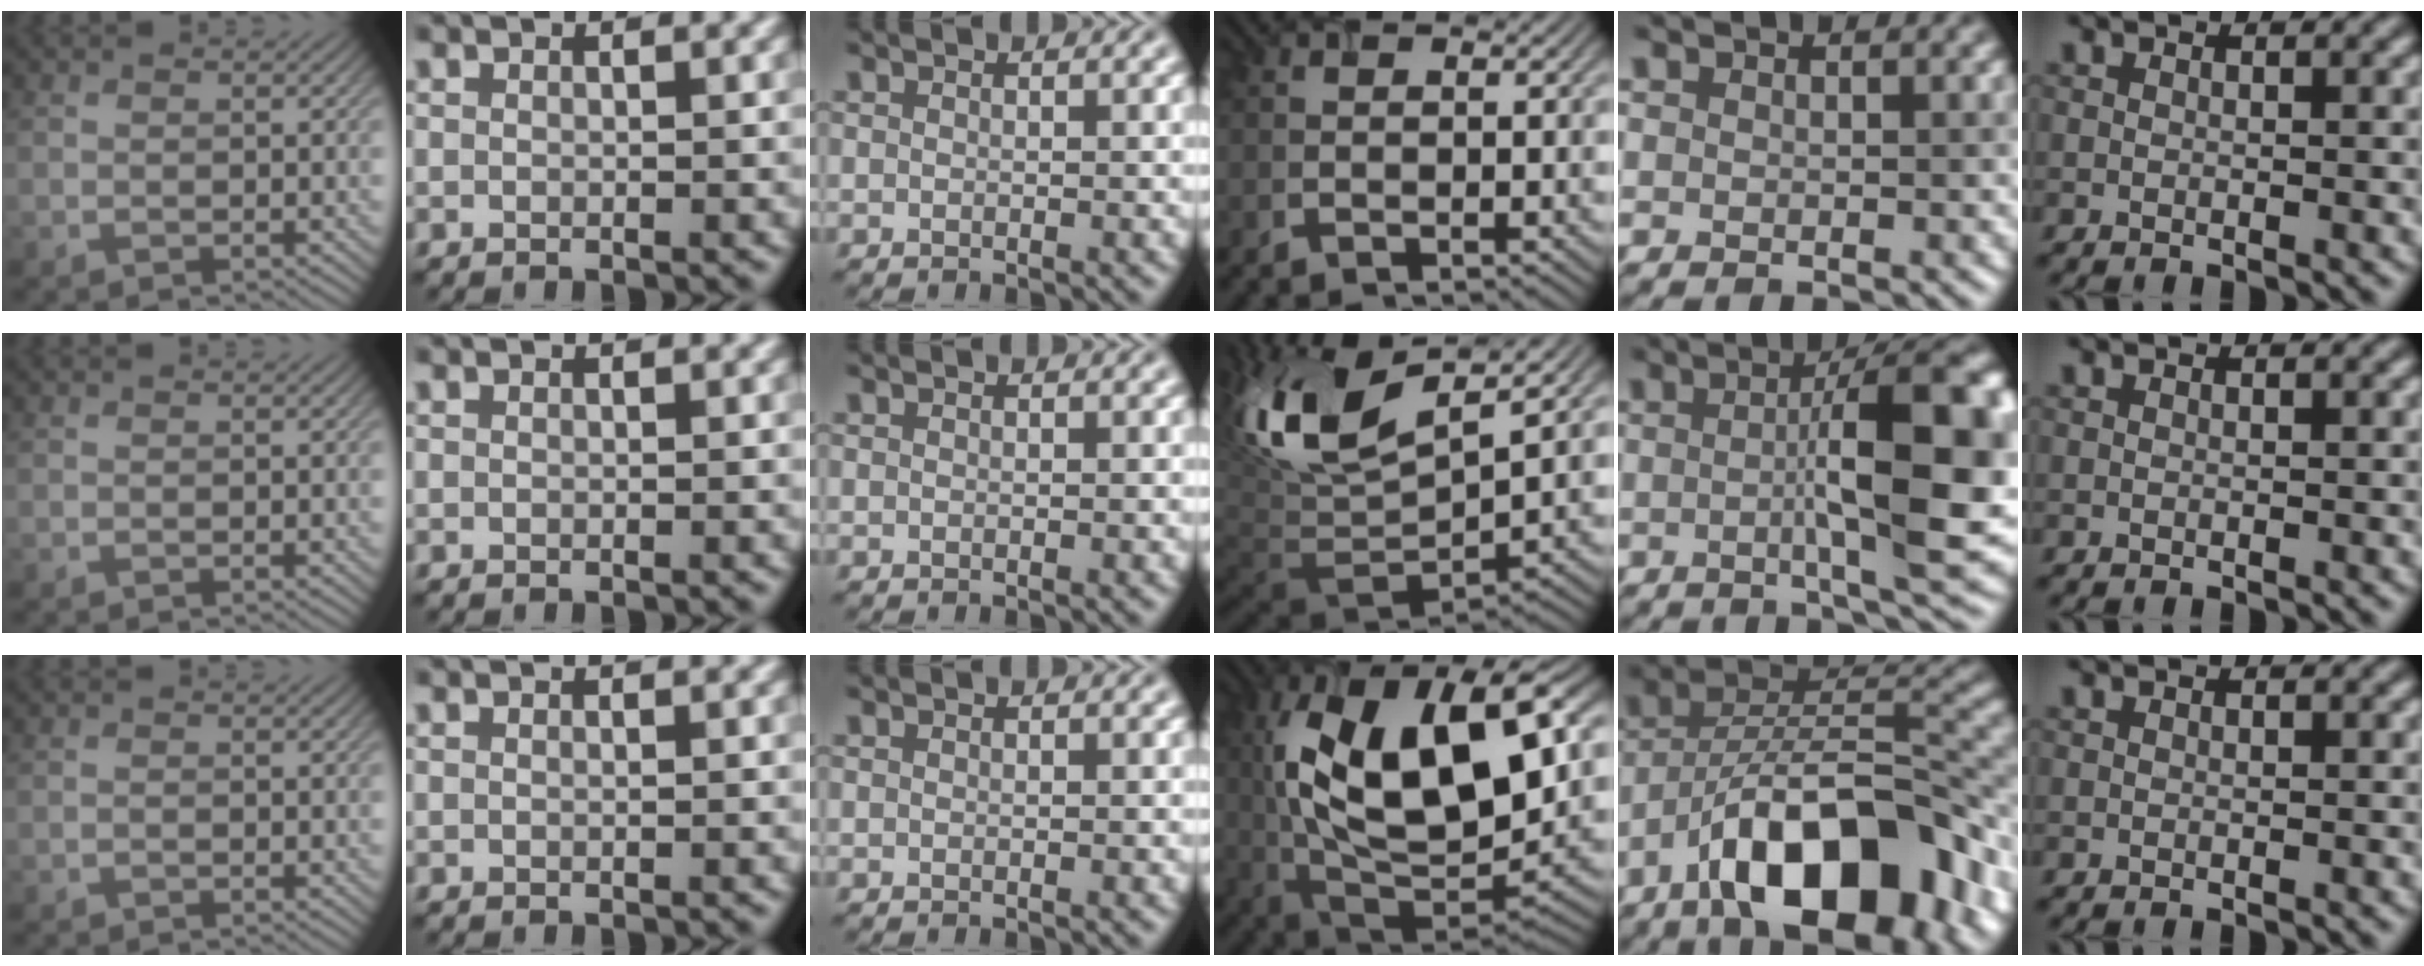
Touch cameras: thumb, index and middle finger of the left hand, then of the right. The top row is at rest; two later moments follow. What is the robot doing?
{"motion": "extract", "object": "airpods case & airpods"}